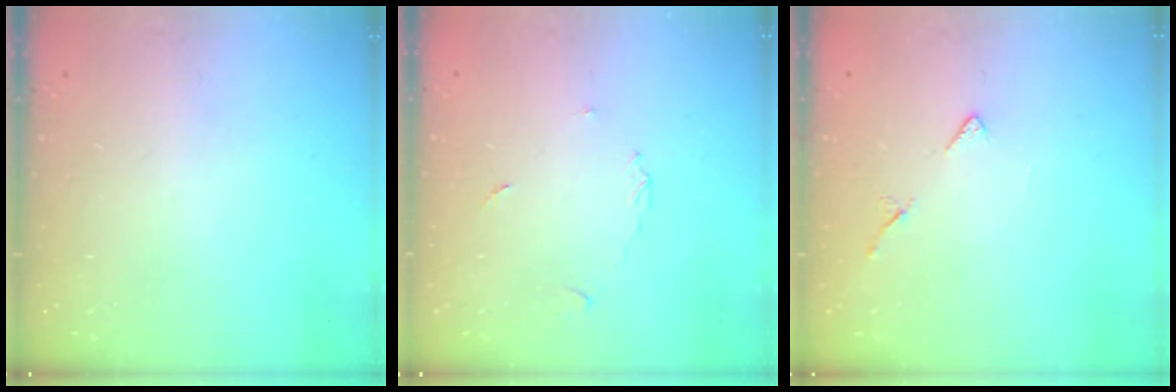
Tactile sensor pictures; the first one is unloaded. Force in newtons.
{"total": 2.7, "press": 2.7, "slide": 0.4}
{"total": 6.7, "press": 6.7, "slide": 0.8}